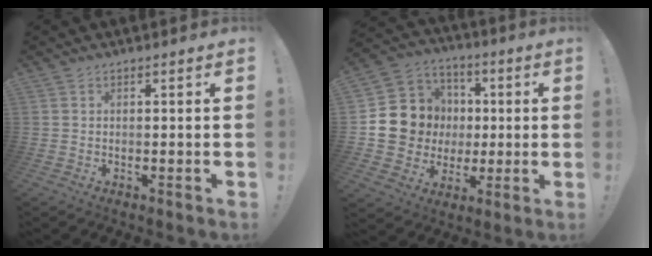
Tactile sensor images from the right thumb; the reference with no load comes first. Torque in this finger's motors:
{"motor_torque": [1.52, 2.25, 0.81, -0.57, 0.03]}